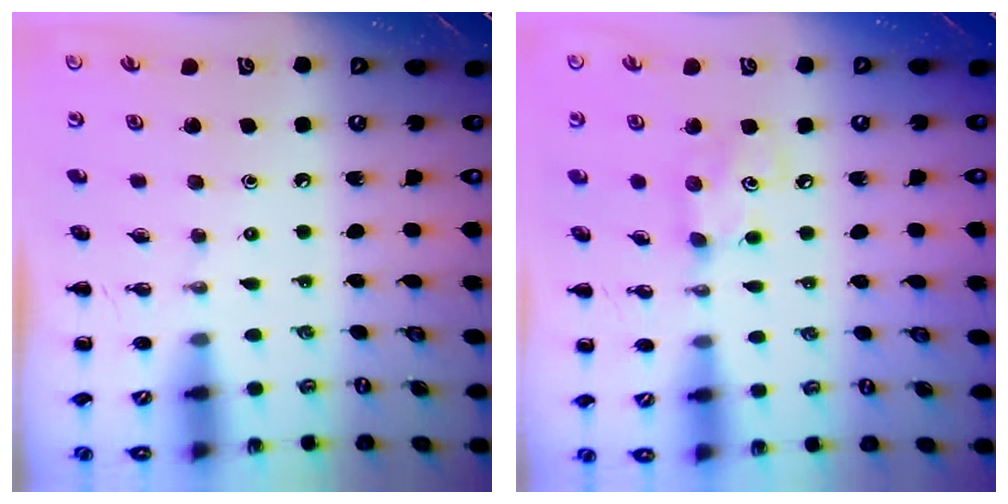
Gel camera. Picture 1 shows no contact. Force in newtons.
{"total": 4.3, "press": 4.2, "slide": 0.7}